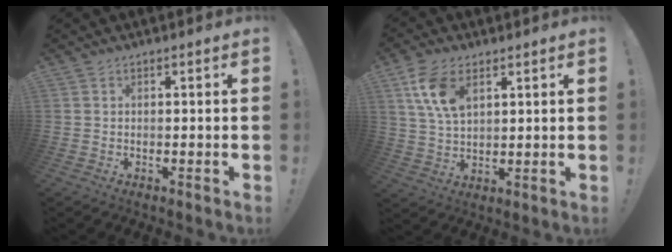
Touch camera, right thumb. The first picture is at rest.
{"total": 10.5, "force": [5.1, 5.7, 7.2], "torque": [-0.143, -0.012, 0.095]}